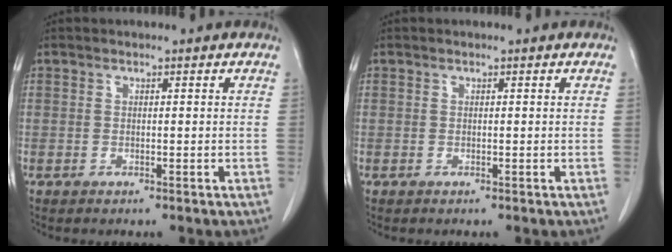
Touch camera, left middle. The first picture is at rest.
{"total": 0.0}